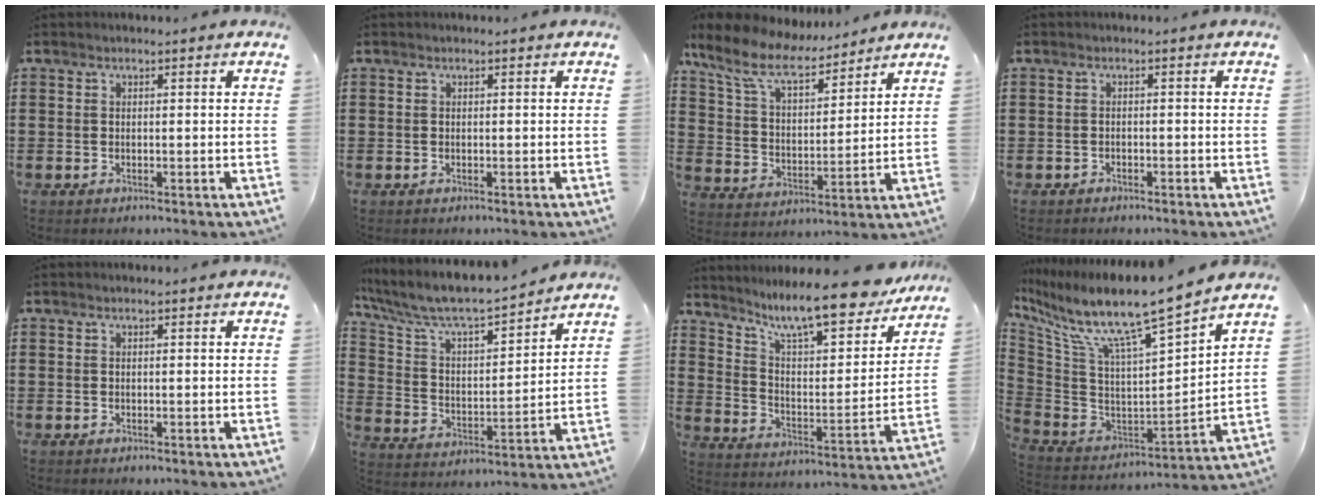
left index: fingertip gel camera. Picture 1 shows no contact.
{"total": 0.0}
{"total": 9.8, "force": [8.3, 2.8, 4.5], "torque": [-0.122, -0.035, 0.147]}
{"total": 1.1, "force": [-1.0, 0.2, -0.1], "torque": [-0.004, 0.003, -0.024]}
{"total": 0.0}
{"total": 7.1, "force": [6.3, 1.1, 3.0], "torque": [-0.089, -0.047, 0.103]}
{"total": 11.3, "force": [9.9, 0.5, 5.4], "torque": [-0.116, -0.067, 0.165]}
{"total": 11.1, "force": [8.9, 0.0, 6.6], "torque": [-0.158, -0.075, 0.141]}